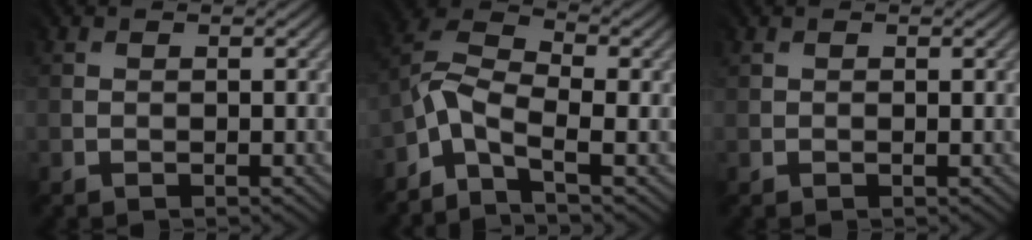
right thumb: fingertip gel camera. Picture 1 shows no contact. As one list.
[{"total": 6.1, "force": [-3.5, 2.6, 4.3], "torque": [-0.086, 0.005, -0.086]}, {"total": 0.0}]